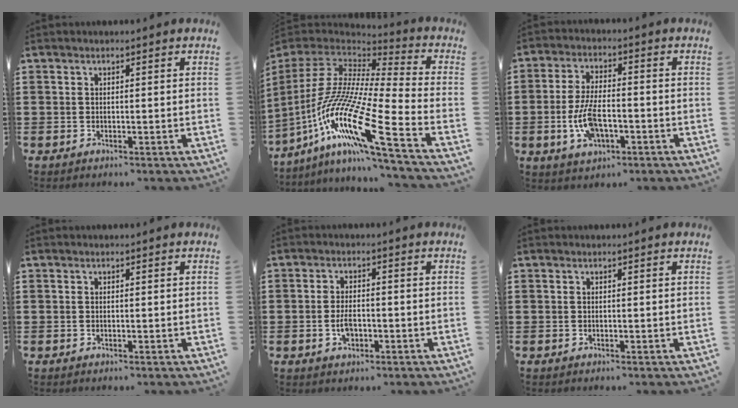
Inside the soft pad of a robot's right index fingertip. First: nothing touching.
{"total": 17.4, "force": [-9.4, 2.1, 14.4], "torque": [-0.319, -0.016, -0.190]}
{"total": 8.1, "force": [-2.4, 3.7, 6.8], "torque": [-0.156, -0.003, -0.047]}
{"total": 0.0}
{"total": 3.4, "force": [-0.9, 1.8, 2.7], "torque": [-0.057, 0.001, -0.017]}
{"total": 0.0}